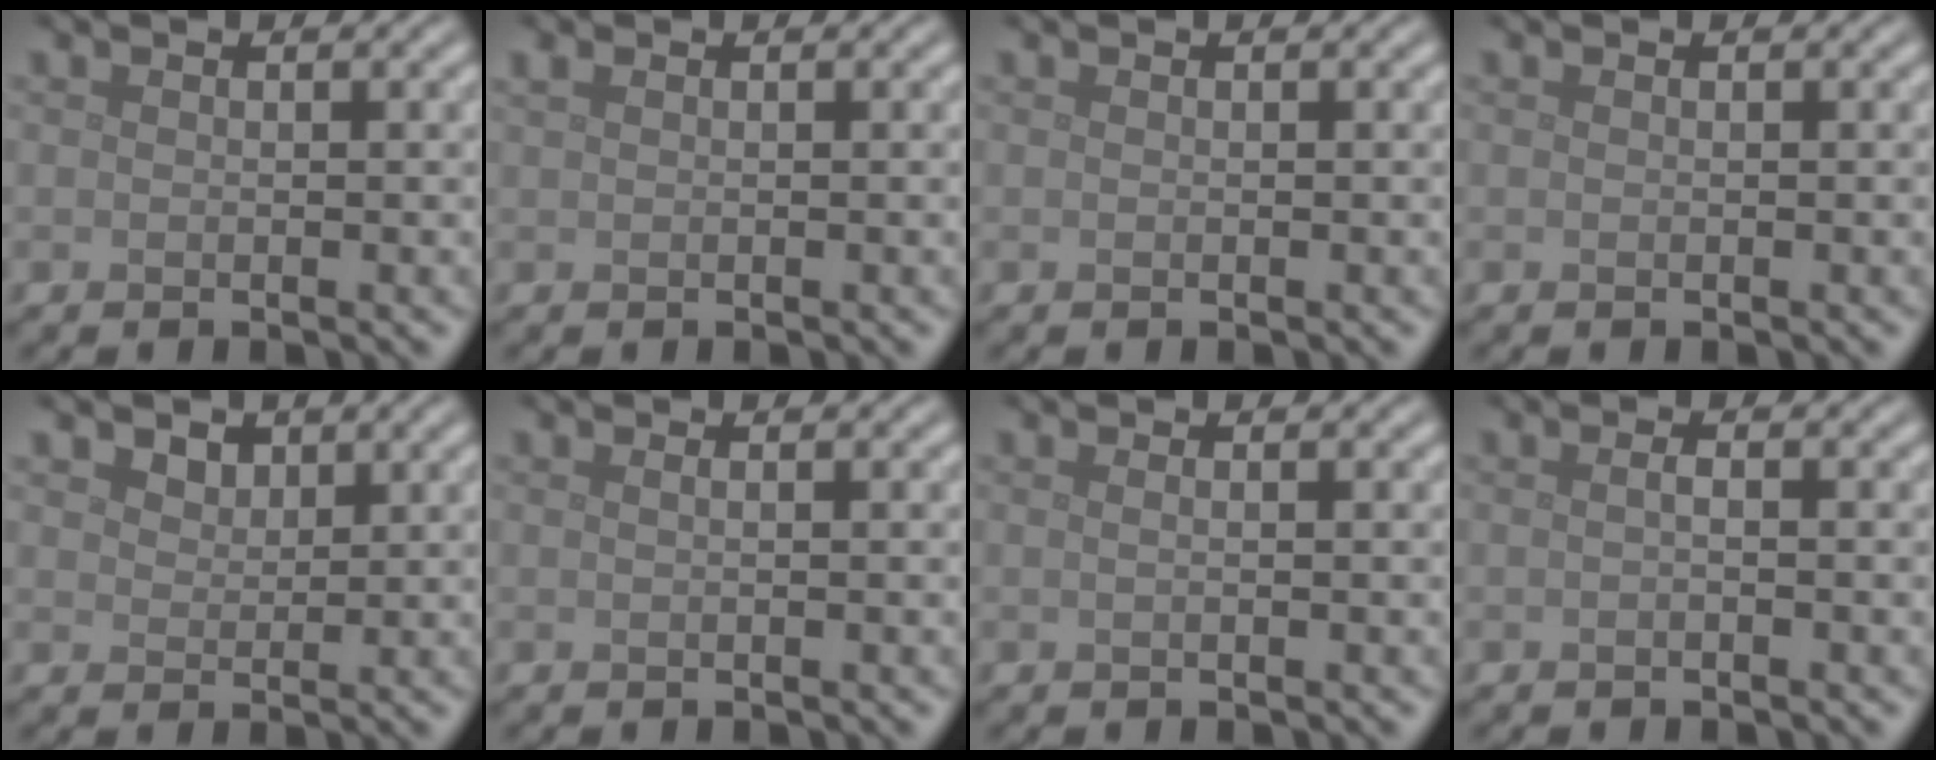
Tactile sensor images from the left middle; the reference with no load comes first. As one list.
[{"total": 0.7, "force": [0.5, 0.2, 0.4], "torque": [-0.009, 0.006, 0.010]}, {"total": 0.0}, {"total": 0.0}, {"total": 1.5, "force": [1.2, 0.9, 0.4], "torque": [-0.011, -0.006, 0.022]}, {"total": 0.7, "force": [0.2, 0.4, 0.6], "torque": [-0.006, 0.001, -0.005]}, {"total": 0.7, "force": [0.1, 0.3, 0.6], "torque": [-0.007, 0.000, -0.005]}, {"total": 0.6, "force": [-0.1, 0.2, 0.6], "torque": [-0.011, -0.001, -0.004]}]